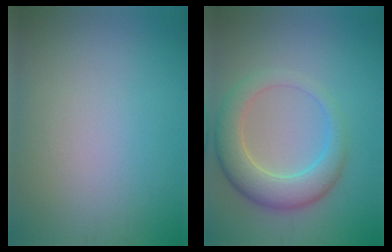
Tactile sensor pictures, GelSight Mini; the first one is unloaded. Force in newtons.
{"total": 5.6, "press": 5.5, "slide": 0.4}